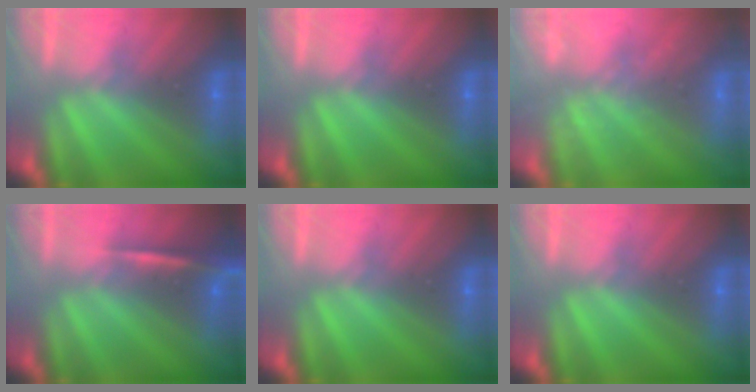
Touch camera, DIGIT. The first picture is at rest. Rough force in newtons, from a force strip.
{"total": 0.0}
{"total": 1.7}
{"total": 2.3}
{"total": 0.0}
{"total": 0.0}